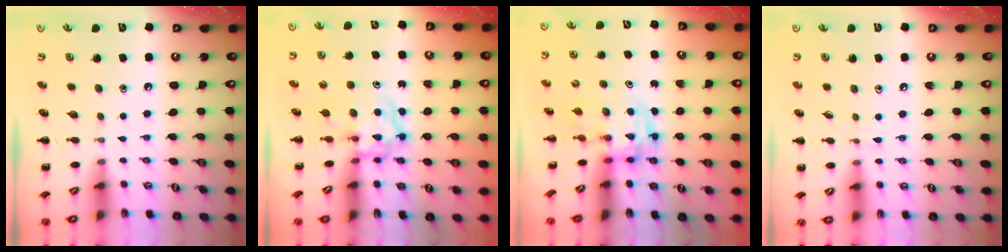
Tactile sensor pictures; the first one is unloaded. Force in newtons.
{"total": 3.8, "press": 3.8, "slide": 0.4}
{"total": 2.8, "press": 2.7, "slide": 0.5}
{"total": 3.9, "press": 3.6, "slide": 1.4}